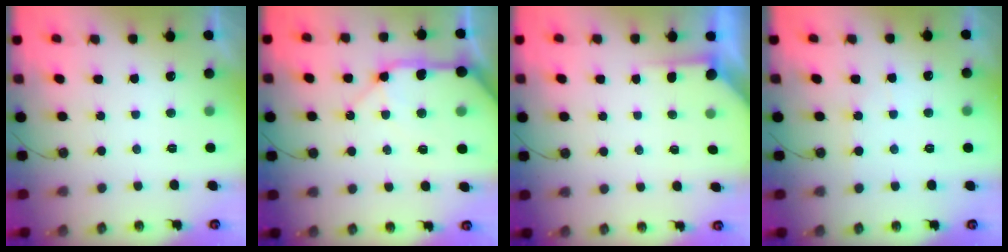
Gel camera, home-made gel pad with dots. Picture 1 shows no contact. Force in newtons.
{"total": 17.0, "press": 16.8, "slide": 2.6}
{"total": 2.2, "press": 2.2, "slide": 0.3}
{"total": 3.2, "press": 3.1, "slide": 0.4}